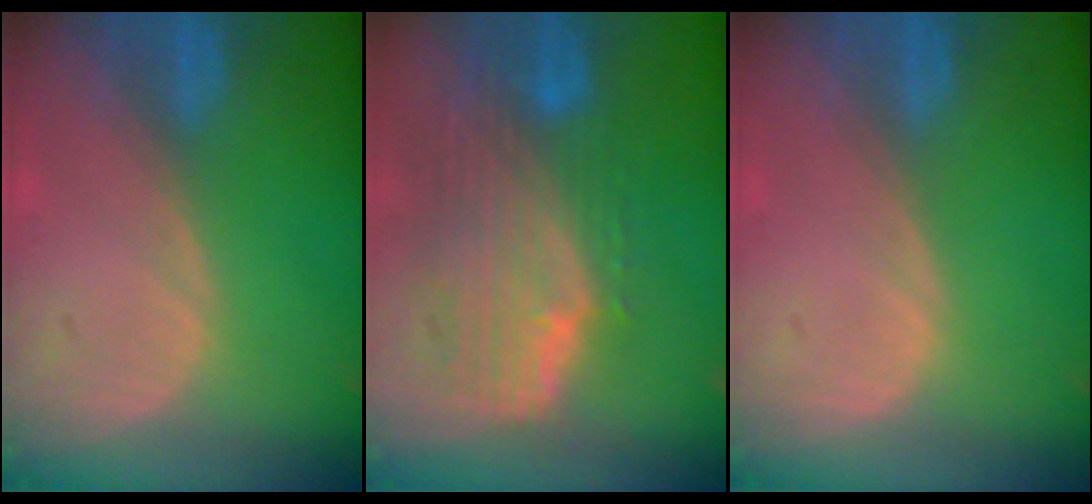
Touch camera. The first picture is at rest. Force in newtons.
{"total": 10.2, "press": 8.9, "slide": 4.9}
{"total": 0.0}